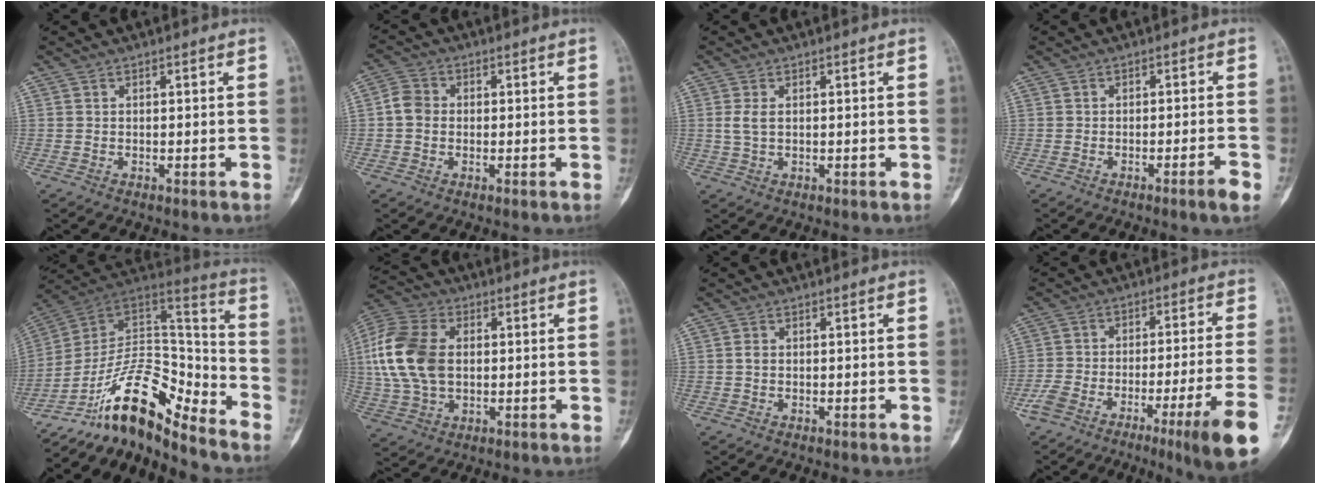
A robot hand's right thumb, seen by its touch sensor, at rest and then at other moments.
{"total": 4.1, "force": [-0.2, 3.5, 2.1], "torque": [-0.032, 0.011, -0.011]}
{"total": 2.4, "force": [0.4, 1.3, 2.0], "torque": [-0.052, 0.004, 0.010]}
{"total": 3.1, "force": [-1.8, -0.3, 2.5], "torque": [-0.045, 0.007, -0.030]}
{"total": 17.3, "force": [-13.3, 5.8, 9.3], "torque": [-0.123, 0.131, -0.235]}
{"total": 15.9, "force": [1.4, 10.5, 11.8], "torque": [-0.243, 0.014, 0.026]}
{"total": 1.0, "force": [0.0, 0.8, 0.6], "torque": [-0.010, 0.002, -0.001]}
{"total": 17.0, "force": [-9.3, 1.6, 14.2], "torque": [-0.218, 0.042, -0.145]}